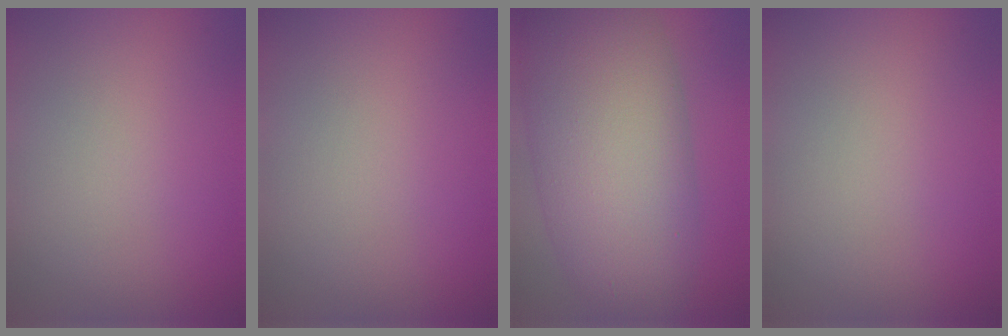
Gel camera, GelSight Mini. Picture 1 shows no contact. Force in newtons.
{"total": 0.0}
{"total": 13.7, "press": 13.7, "slide": 0.3}
{"total": 0.0}